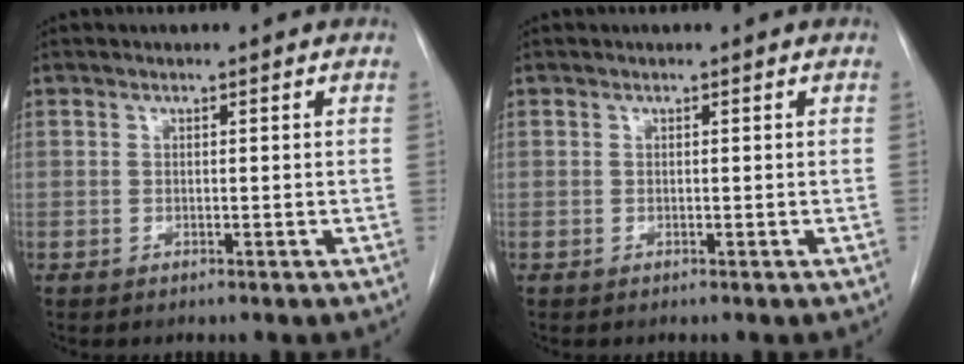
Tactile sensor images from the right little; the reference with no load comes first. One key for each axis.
{"total": 0.0}